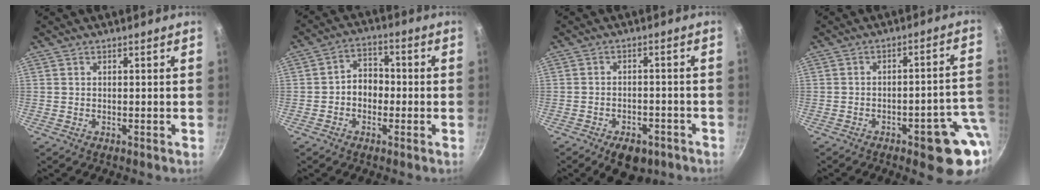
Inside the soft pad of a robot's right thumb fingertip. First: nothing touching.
{"total": 5.8, "force": [-1.0, 4.5, 3.4], "torque": [-0.020, 0.023, -0.026]}
{"total": 7.8, "force": [-4.9, 4.4, 4.2], "torque": [-0.042, 0.029, -0.054]}
{"total": 12.7, "force": [-4.6, 4.6, 11.0], "torque": [-0.085, 0.037, -0.054]}